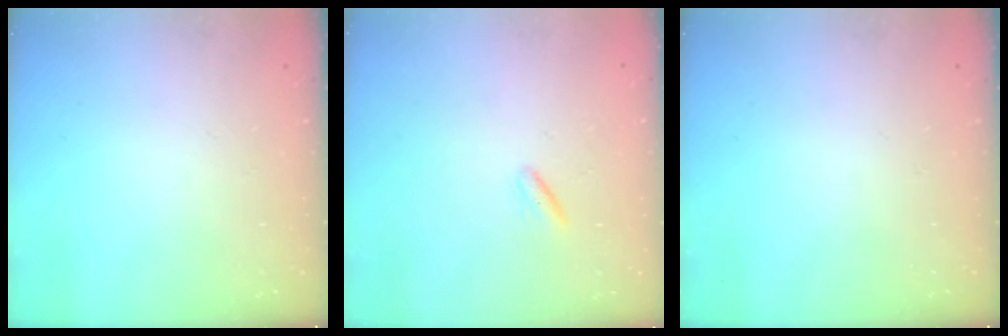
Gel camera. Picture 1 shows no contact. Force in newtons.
{"total": 2.1, "press": 2.0, "slide": 0.8}
{"total": 0.0}